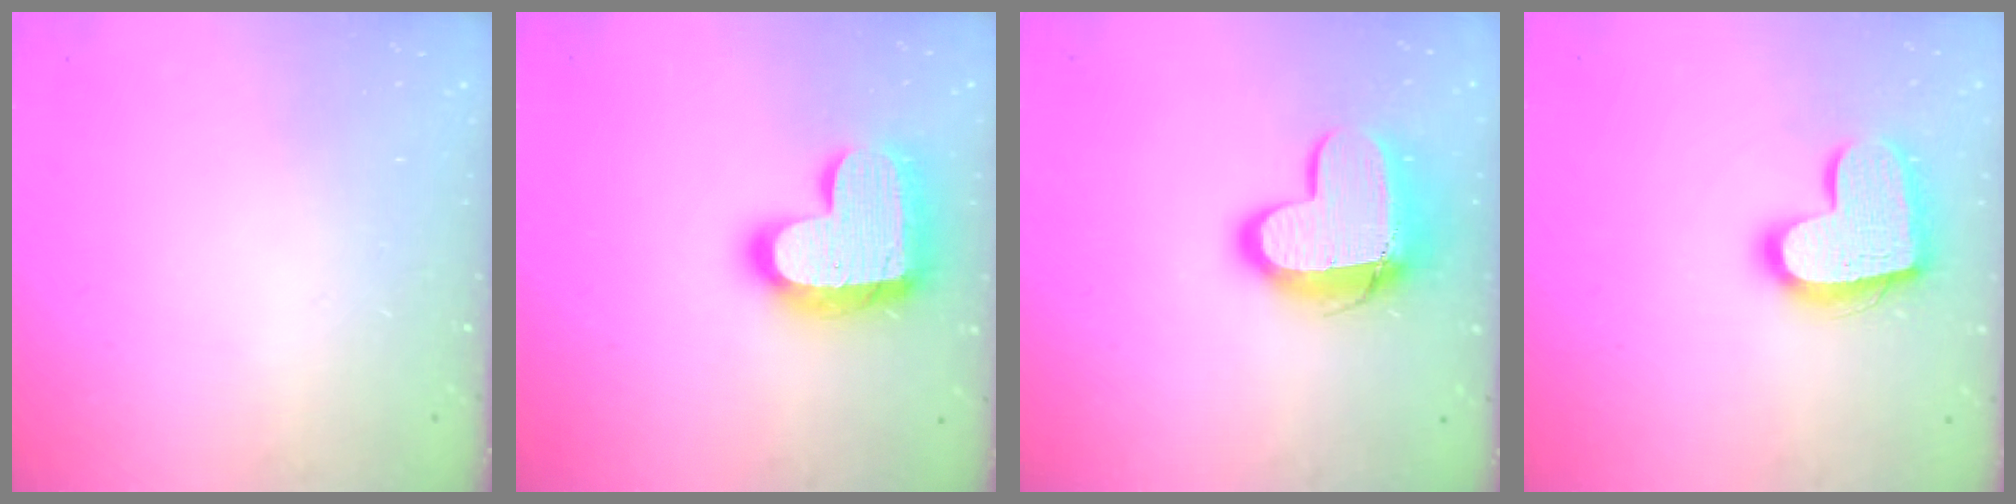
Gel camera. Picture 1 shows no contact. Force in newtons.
{"total": 20.5, "press": 20.4, "slide": 1.5}
{"total": 14.4, "press": 14.4, "slide": 1.0}
{"total": 16.7, "press": 16.7, "slide": 1.1}